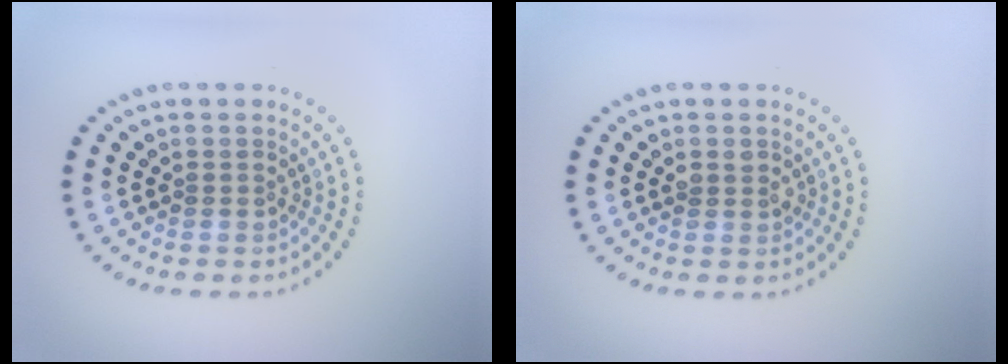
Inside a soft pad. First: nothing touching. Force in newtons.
{"total": 1.0, "press": 1.0, "slide": 0.2}